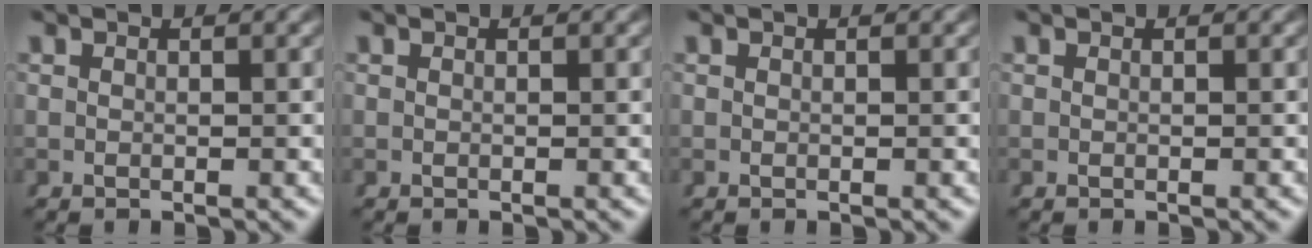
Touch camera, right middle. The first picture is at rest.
{"total": 0.0}
{"total": 0.0}
{"total": 0.0}